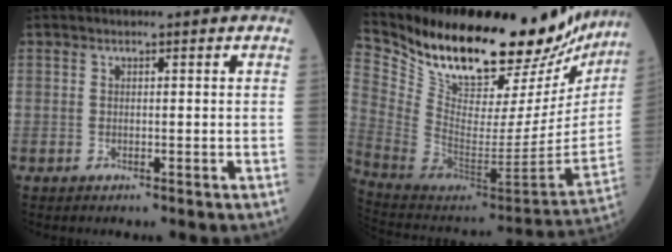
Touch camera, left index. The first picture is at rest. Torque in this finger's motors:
{"motor_torque": [0.59, -0.74, 0.32, 0.11]}